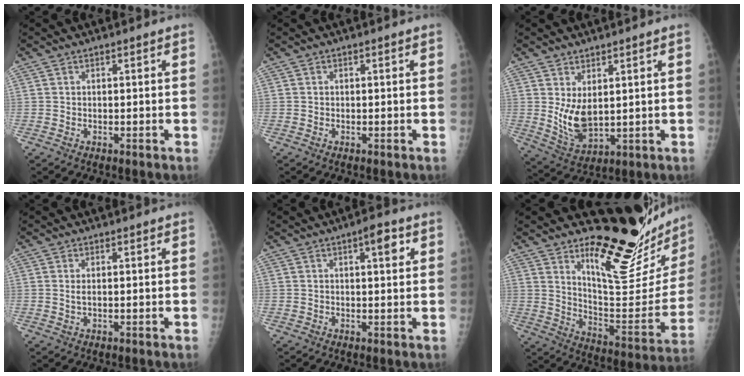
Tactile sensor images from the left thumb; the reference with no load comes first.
{"total": 0.0}
{"total": 7.4, "force": [1.7, 3.7, 6.1], "torque": [-0.110, -0.026, 0.050]}
{"total": 1.3, "force": [0.2, 0.5, 1.2], "torque": [-0.027, 0.000, 0.007]}
{"total": 4.0, "force": [1.7, 1.2, 3.4], "torque": [-0.043, -0.003, 0.022]}
{"total": 23.5, "force": [18.2, 6.0, 13.6], "torque": [-0.155, -0.167, 0.264]}